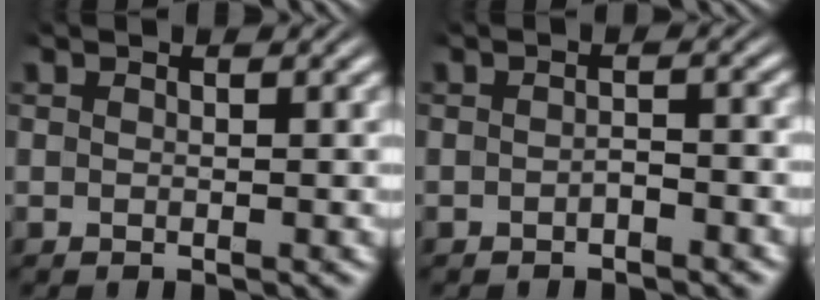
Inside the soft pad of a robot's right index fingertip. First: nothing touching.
{"total": 1.2, "force": [-1.1, 0.1, 0.5], "torque": [-0.006, -0.003, -0.018]}